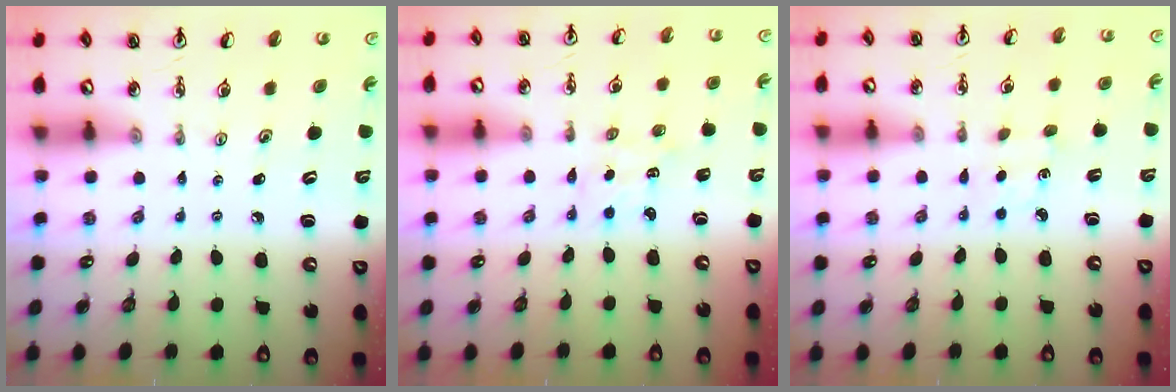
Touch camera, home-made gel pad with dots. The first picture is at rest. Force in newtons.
{"total": 2.1, "press": 2.1, "slide": 0.3}
{"total": 2.3, "press": 2.3, "slide": 0.4}